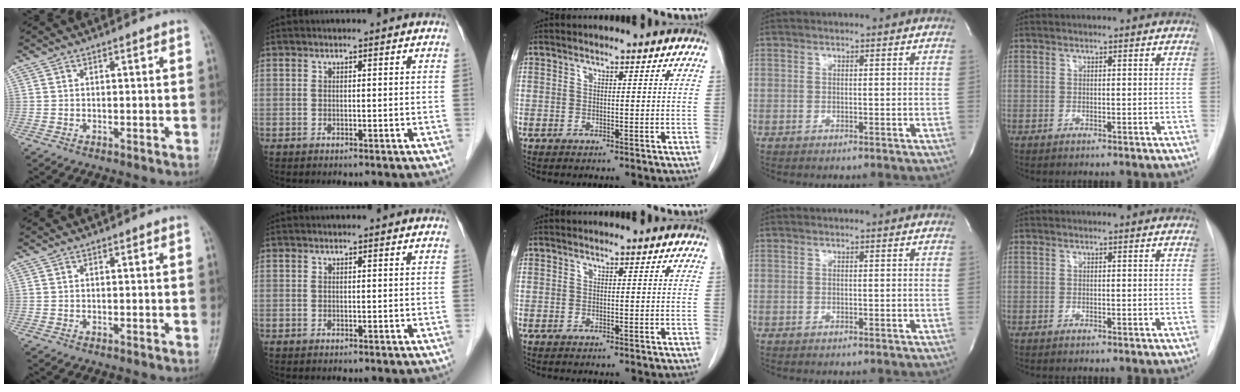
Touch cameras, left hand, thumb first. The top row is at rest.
{}